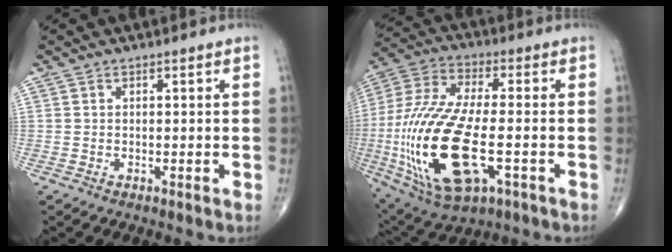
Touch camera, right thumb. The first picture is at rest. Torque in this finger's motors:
{"motor_torque": [2.21, 2.61, 2.69, -0.08, 0.98]}